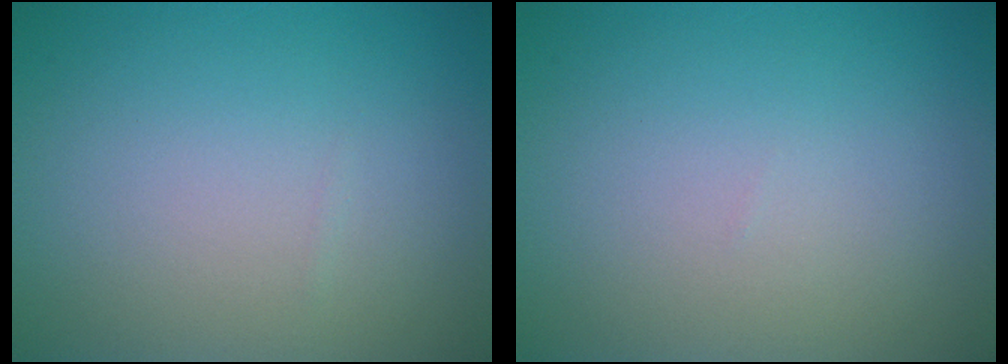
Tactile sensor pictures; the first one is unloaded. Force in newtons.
{"total": 0.0}